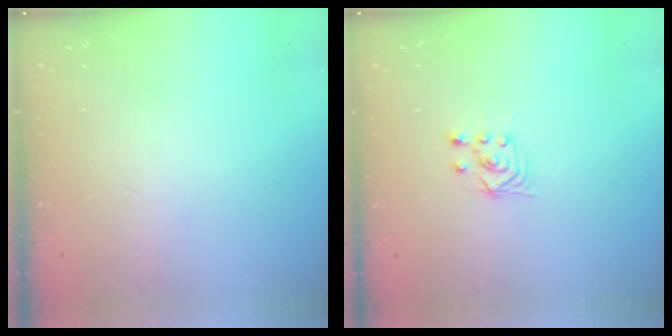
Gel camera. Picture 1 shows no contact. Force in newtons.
{"total": 2.5, "press": 2.2, "slide": 1.2}